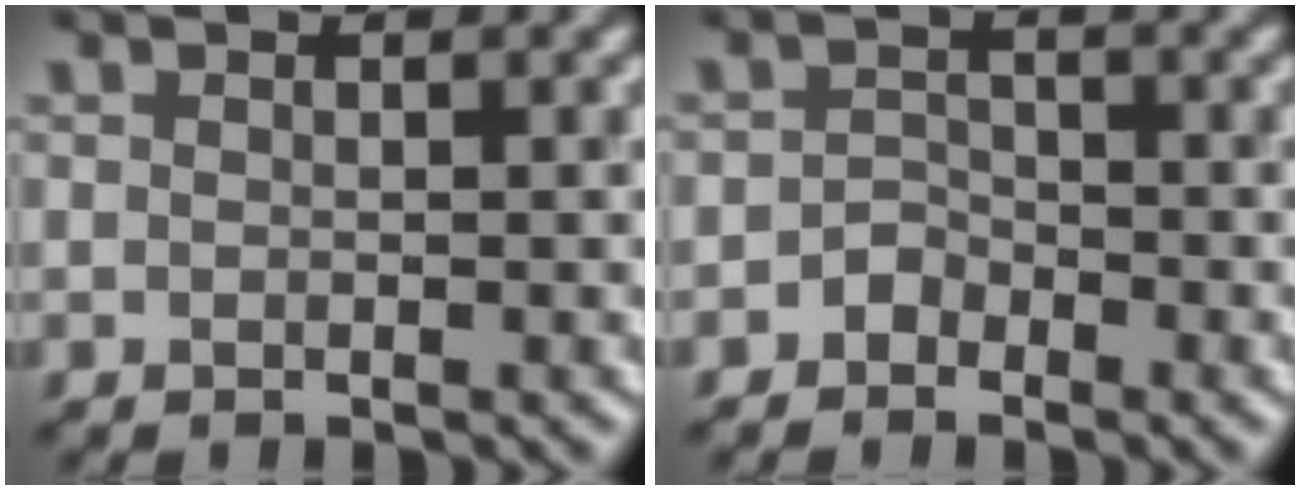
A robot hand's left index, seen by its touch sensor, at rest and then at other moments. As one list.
[{"total": 1.2, "force": [-0.9, 0.8, 0.1], "torque": [0.001, 0.012, -0.018]}]